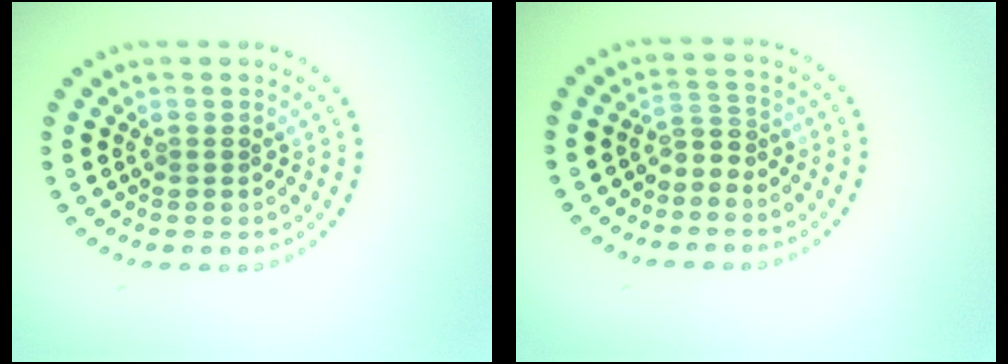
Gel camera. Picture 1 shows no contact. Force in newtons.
{"total": 1.7, "press": 1.1, "slide": 1.3}